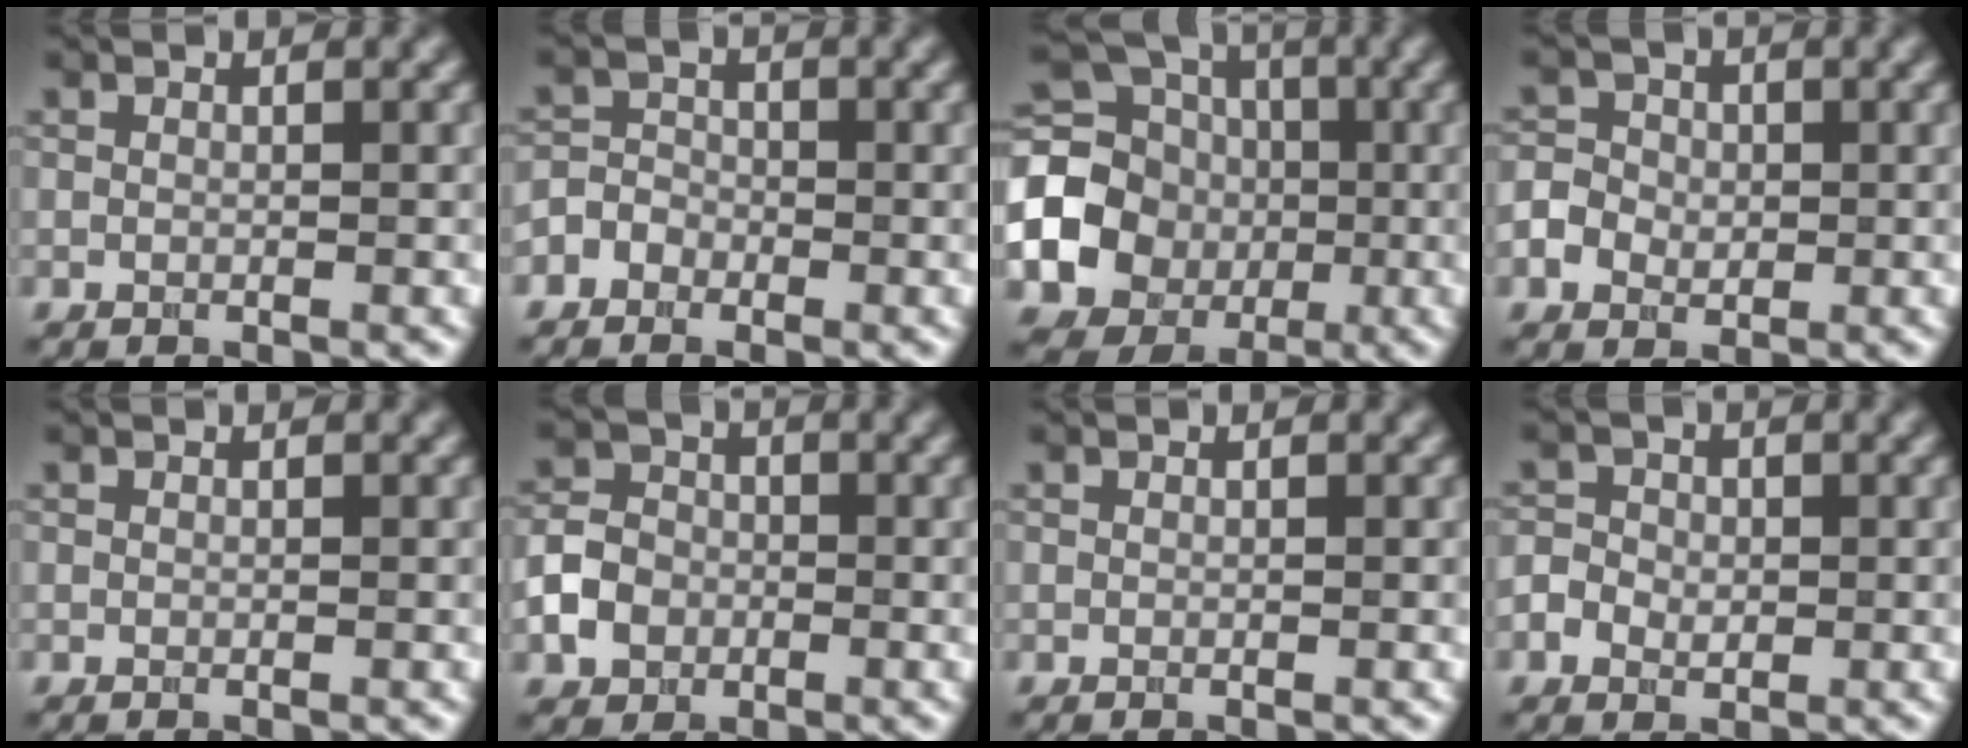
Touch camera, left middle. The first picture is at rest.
{"total": 2.1, "force": [-1.1, 1.7, 0.5], "torque": [0.007, 0.007, -0.029]}
{"total": 18.4, "force": [-2.7, 17.1, 6.3], "torque": [-0.161, -0.006, -0.082]}
{"total": 3.2, "force": [-0.4, 2.9, 1.4], "torque": [-0.017, 0.005, -0.017]}
{"total": 0.0}
{"total": 3.5, "force": [-1.2, 2.9, 1.5], "torque": [-0.029, 0.005, -0.027]}
{"total": 0.0}
{"total": 2.7, "force": [-0.4, 2.3, 1.3], "torque": [-0.014, 0.004, -0.014]}